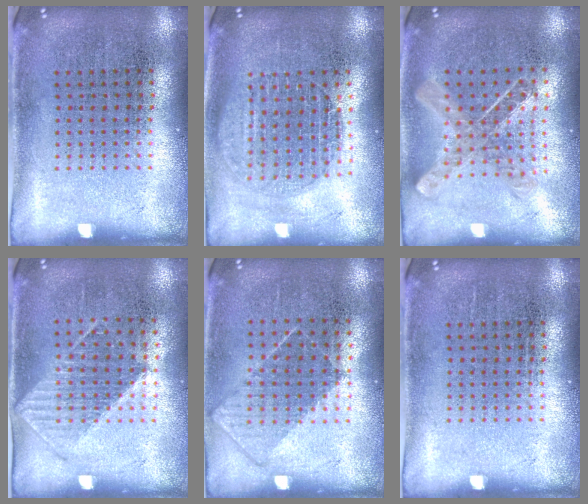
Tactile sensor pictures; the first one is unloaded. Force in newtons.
{"total": 1.6, "press": 1.5, "slide": 0.7}
{"total": 1.0, "press": 1.0, "slide": 0.1}
{"total": 0.9, "press": 0.8, "slide": 0.4}
{"total": 0.9, "press": 0.7, "slide": 0.5}
{"total": 0.0}